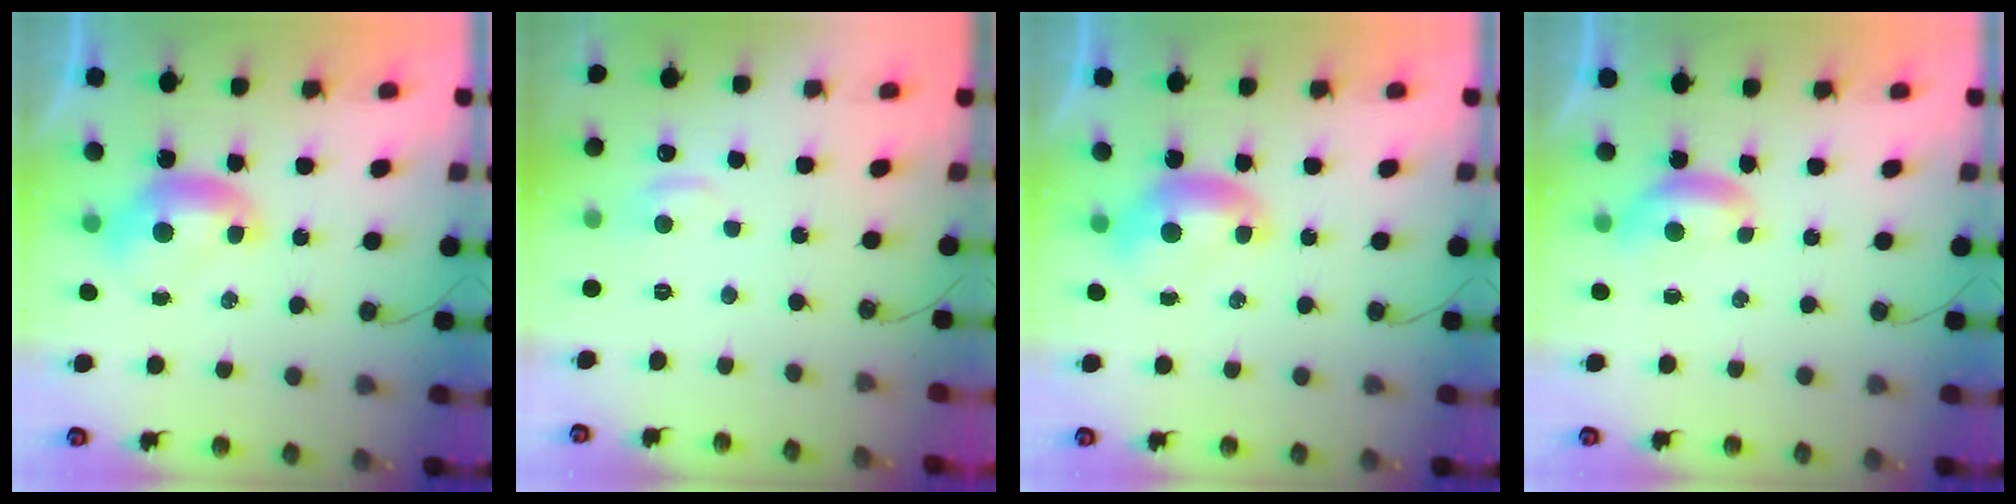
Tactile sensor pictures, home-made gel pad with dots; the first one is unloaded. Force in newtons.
{"total": 1.1, "press": 0.7, "slide": 0.8}
{"total": 0.0}
{"total": 2.1, "press": 2.0, "slide": 0.4}